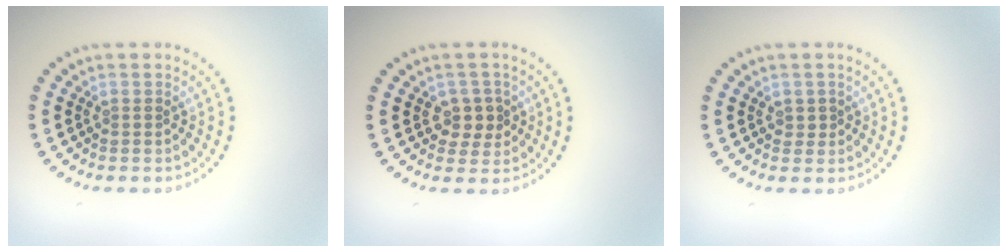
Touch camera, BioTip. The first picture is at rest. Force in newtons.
{"total": 2.2, "press": 2.1, "slide": 0.6}
{"total": 0.6, "press": 0.5, "slide": 0.2}